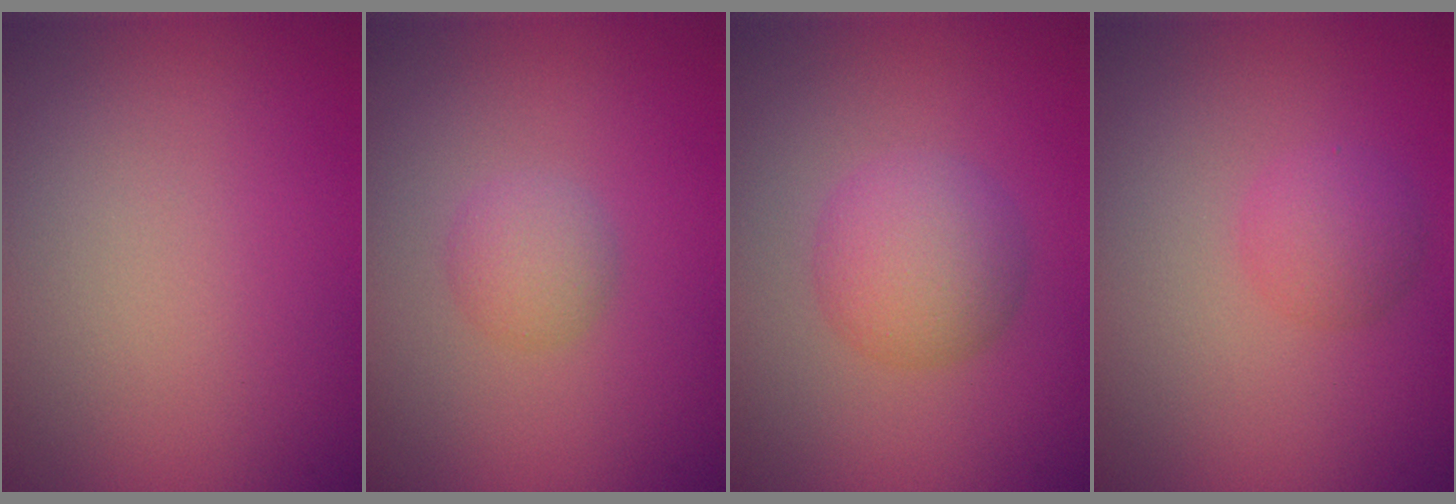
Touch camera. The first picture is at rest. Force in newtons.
{"total": 1.8, "press": 1.8, "slide": 0.1}
{"total": 3.9, "press": 3.9, "slide": 0.1}
{"total": 2.1, "press": 2.1, "slide": 0.1}